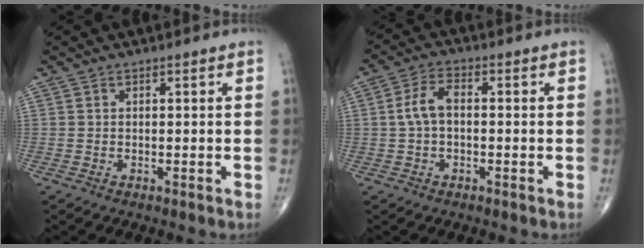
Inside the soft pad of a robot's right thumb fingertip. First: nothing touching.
{"total": 5.1, "force": [0.0, 2.8, 4.3], "torque": [-0.090, 0.018, -0.007]}